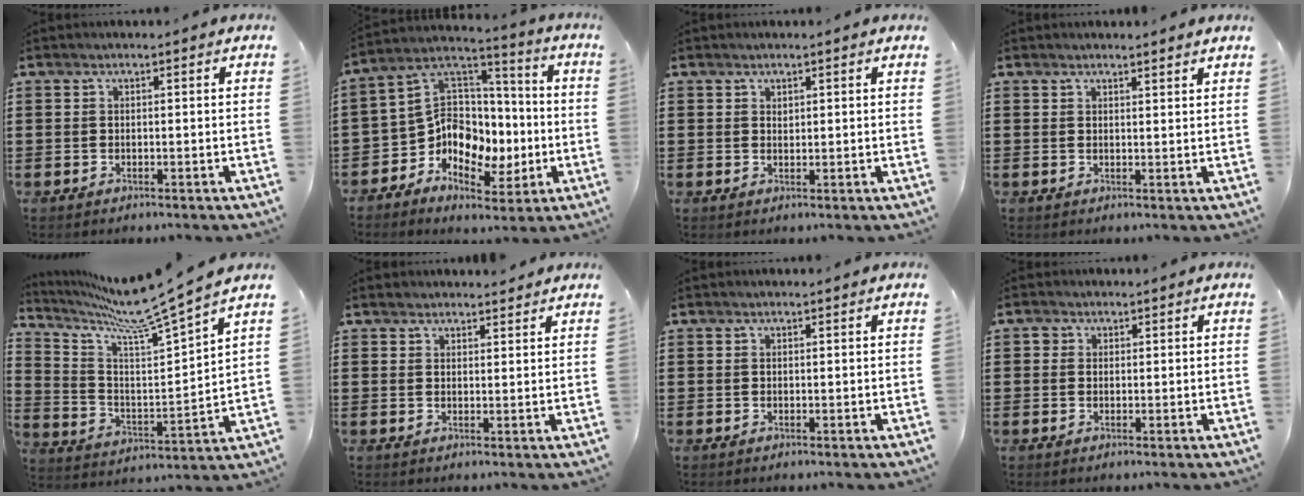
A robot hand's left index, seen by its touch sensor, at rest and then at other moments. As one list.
[{"total": 9.3, "force": [-1.2, 8.5, 3.7], "torque": [-0.096, -0.015, -0.024]}, {"total": 0.9, "force": [0.9, 0.2, 0.1], "torque": [-0.004, 0.000, 0.017]}, {"total": 1.5, "force": [1.5, -0.1, 0.1], "torque": [-0.006, 0.000, 0.030]}, {"total": 10.5, "force": [9.0, -1.2, 5.3], "torque": [-0.139, -0.069, 0.142]}, {"total": 1.8, "force": [1.8, 0.3, -0.2], "torque": [-0.001, 0.004, 0.035]}, {"total": 0.0}, {"total": 1.0, "force": [0.4, 0.9, 0.1], "torque": [-0.005, 0.005, 0.008]}]